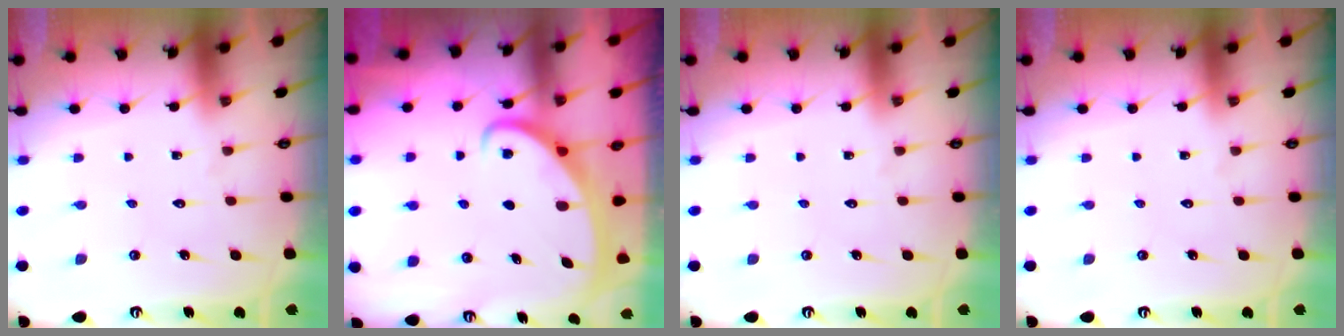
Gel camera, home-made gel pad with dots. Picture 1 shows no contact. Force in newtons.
{"total": 2.5, "press": 2.5, "slide": 0.4}
{"total": 0.0}
{"total": 0.0}